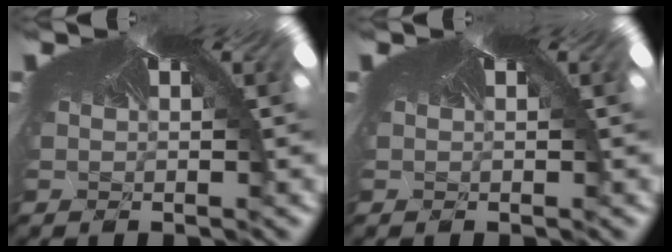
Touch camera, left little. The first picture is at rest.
{"total": 0.0}